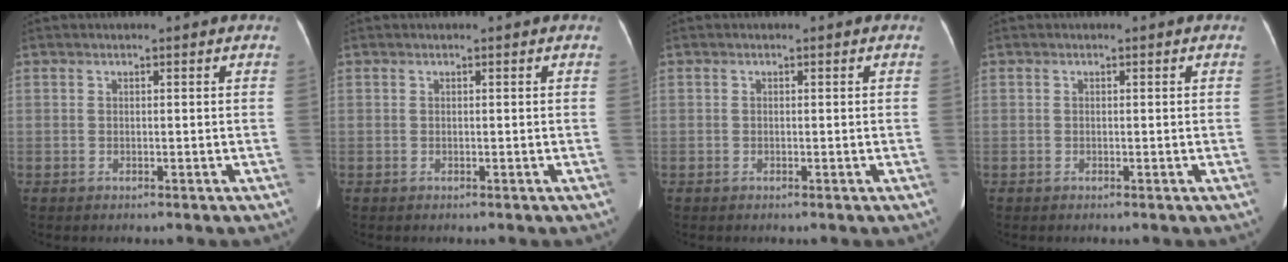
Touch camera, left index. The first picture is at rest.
{"total": 0.0}
{"total": 2.2, "force": [-1.1, -1.6, -1.1], "torque": [0.015, -0.012, -0.020]}
{"total": 0.0}